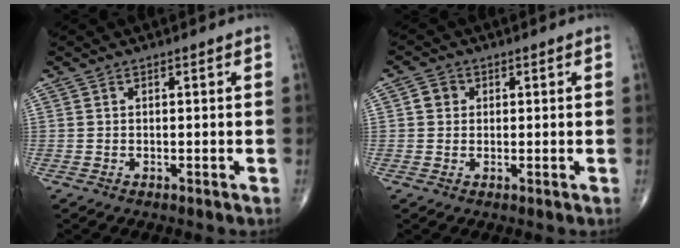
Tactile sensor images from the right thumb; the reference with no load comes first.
{"total": 2.6, "force": [0.5, 2.4, 1.0], "torque": [-0.004, 0.003, 0.004]}